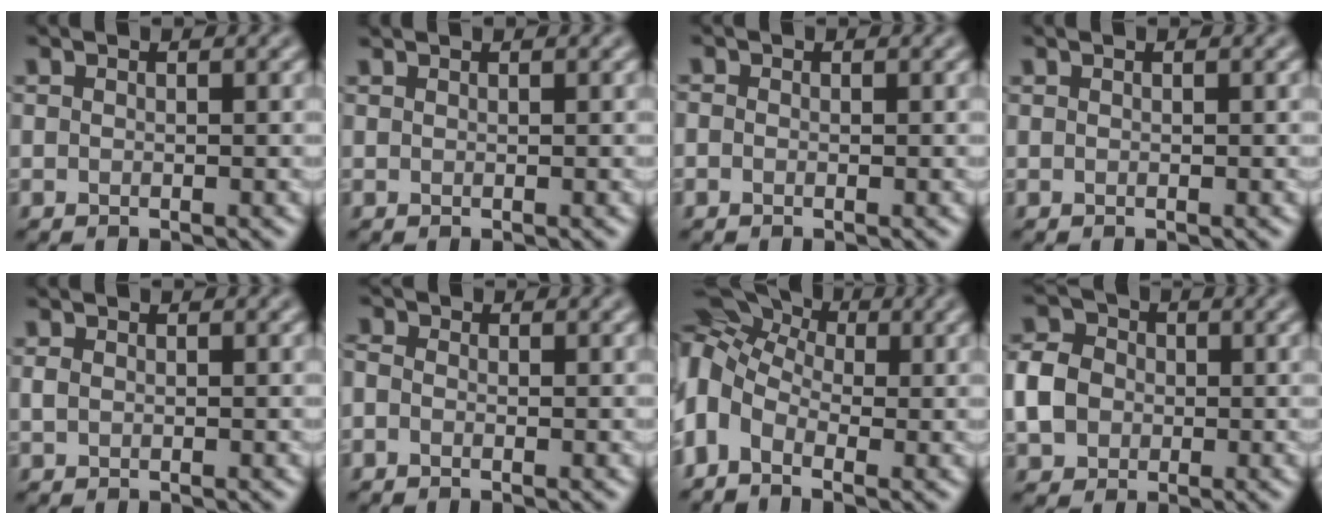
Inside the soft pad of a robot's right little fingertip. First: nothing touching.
{"total": 0.0}
{"total": 0.6, "force": [-0.3, 0.4, 0.3], "torque": [-0.003, -0.004, -0.008]}
{"total": 0.0}
{"total": 0.7, "force": [0.0, 0.5, 0.5], "torque": [-0.009, -0.001, -0.001]}
{"total": 1.4, "force": [-0.4, 1.0, 0.9], "torque": [-0.020, -0.001, -0.020]}
{"total": 10.1, "force": [0.4, 7.1, 7.2], "torque": [-0.152, 0.022, -0.005]}
{"total": 4.6, "force": [-0.5, 3.9, 2.3], "torque": [-0.051, 0.006, -0.018]}